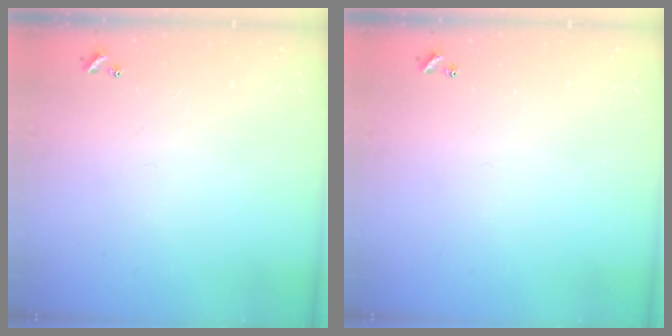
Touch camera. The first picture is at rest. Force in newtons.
{"total": 0.0}